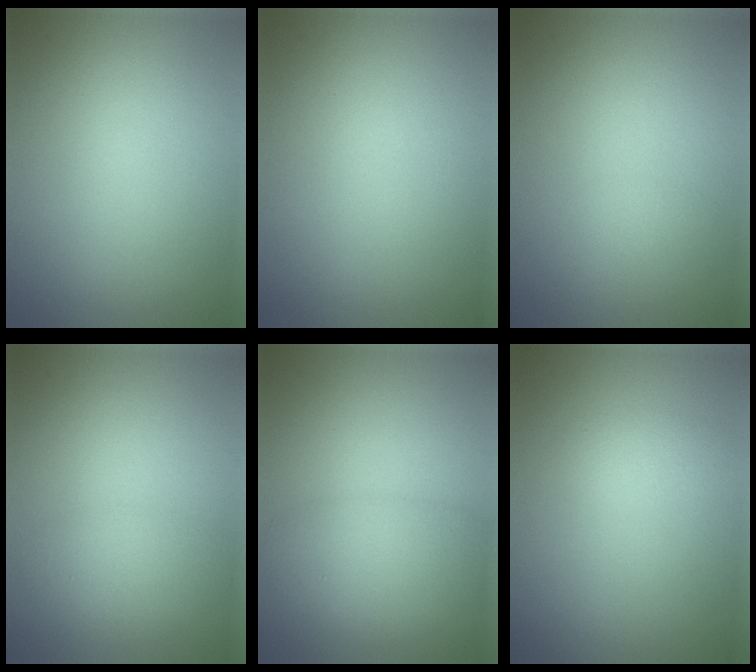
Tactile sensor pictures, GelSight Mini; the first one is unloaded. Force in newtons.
{"total": 0.0}
{"total": 0.6, "press": 0.6, "slide": 0.0}
{"total": 2.6, "press": 2.6, "slide": 0.2}
{"total": 3.6, "press": 3.6, "slide": 0.2}
{"total": 1.1, "press": 1.1, "slide": 0.1}